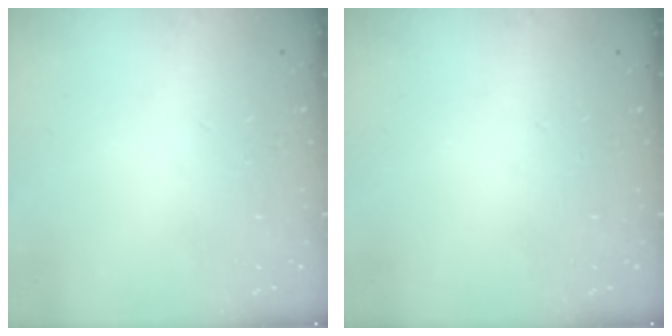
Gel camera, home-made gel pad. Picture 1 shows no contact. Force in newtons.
{"total": 0.0}